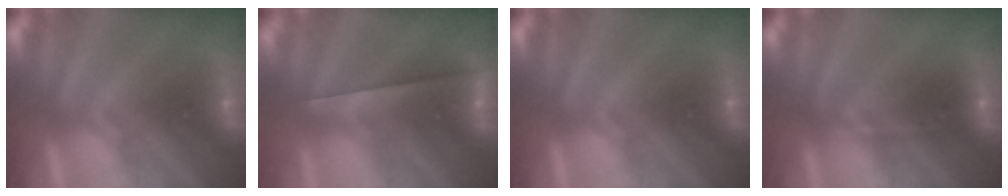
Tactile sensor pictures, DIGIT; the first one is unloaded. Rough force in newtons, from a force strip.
{"total": 2.3}
{"total": 0.0}
{"total": 2.4}